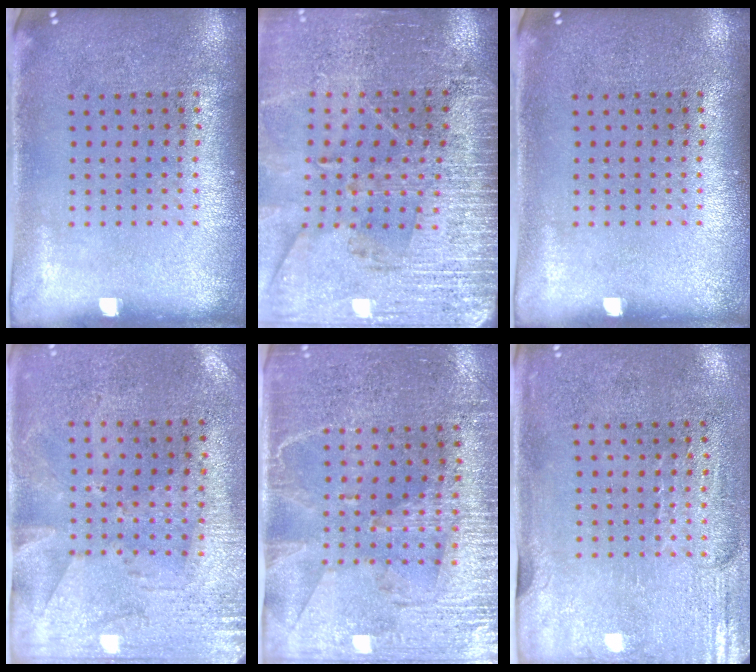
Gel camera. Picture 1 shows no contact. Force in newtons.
{"total": 3.0, "press": 3.0, "slide": 0.2}
{"total": 0.0}
{"total": 2.8, "press": 2.2, "slide": 1.6}
{"total": 3.0, "press": 2.8, "slide": 1.2}
{"total": 2.9, "press": 2.5, "slide": 1.5}